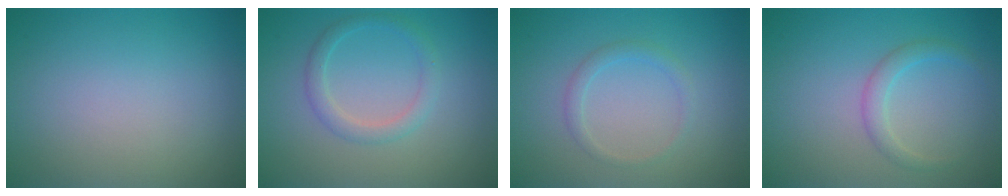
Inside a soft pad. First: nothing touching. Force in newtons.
{"total": 2.0, "press": 2.0, "slide": 0.1}
{"total": 1.3, "press": 1.3, "slide": 0.1}
{"total": 1.7, "press": 1.7, "slide": 0.1}